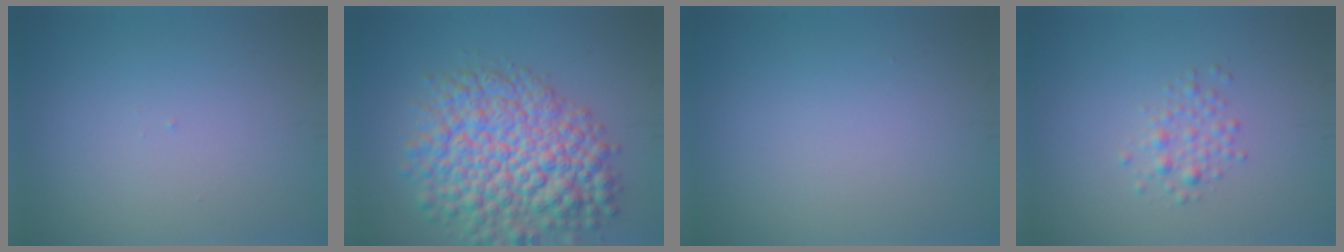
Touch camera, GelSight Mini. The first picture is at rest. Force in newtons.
{"total": 10.1, "press": 10.1, "slide": 0.4}
{"total": 0.0}
{"total": 1.7, "press": 1.7, "slide": 0.1}